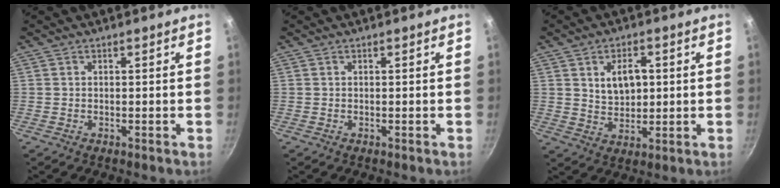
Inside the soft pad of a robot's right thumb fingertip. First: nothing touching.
{"total": 0.0}
{"total": 7.3, "force": [1.6, 4.8, 5.3], "torque": [-0.067, -0.008, 0.033]}